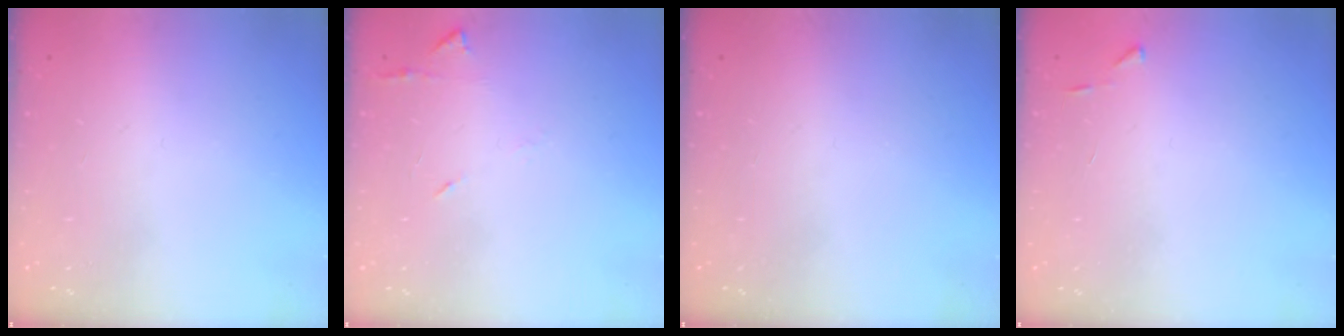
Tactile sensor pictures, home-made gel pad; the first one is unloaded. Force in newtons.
{"total": 5.8, "press": 5.8, "slide": 0.7}
{"total": 0.0}
{"total": 2.7, "press": 2.7, "slide": 0.3}